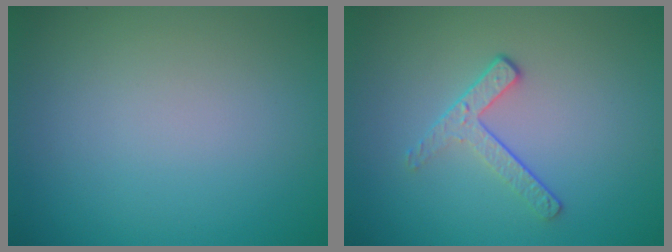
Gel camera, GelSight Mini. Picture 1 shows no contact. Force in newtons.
{"total": 2.0, "press": 1.4, "slide": 1.5}